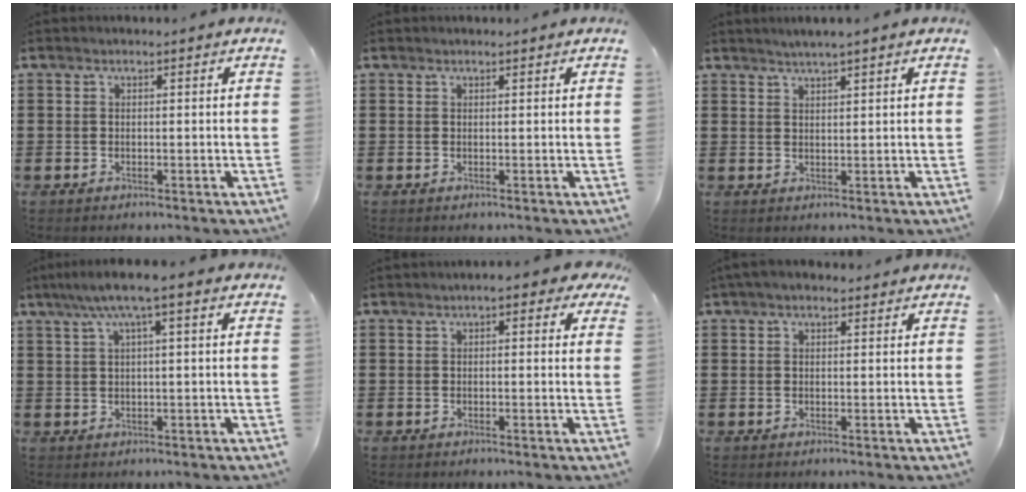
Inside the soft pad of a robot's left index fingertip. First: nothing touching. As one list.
[{"total": 0.0}, {"total": 1.6, "force": [1.4, -0.4, 0.7], "torque": [-0.014, 0.001, 0.027]}, {"total": 4.5, "force": [1.6, 0.2, 4.2], "torque": [-0.084, 0.004, 0.024]}, {"total": 1.9, "force": [0.5, 0.7, 1.7], "torque": [-0.034, 0.007, 0.006]}, {"total": 1.9, "force": [1.1, 1.0, 1.1], "torque": [-0.025, 0.008, 0.020]}]